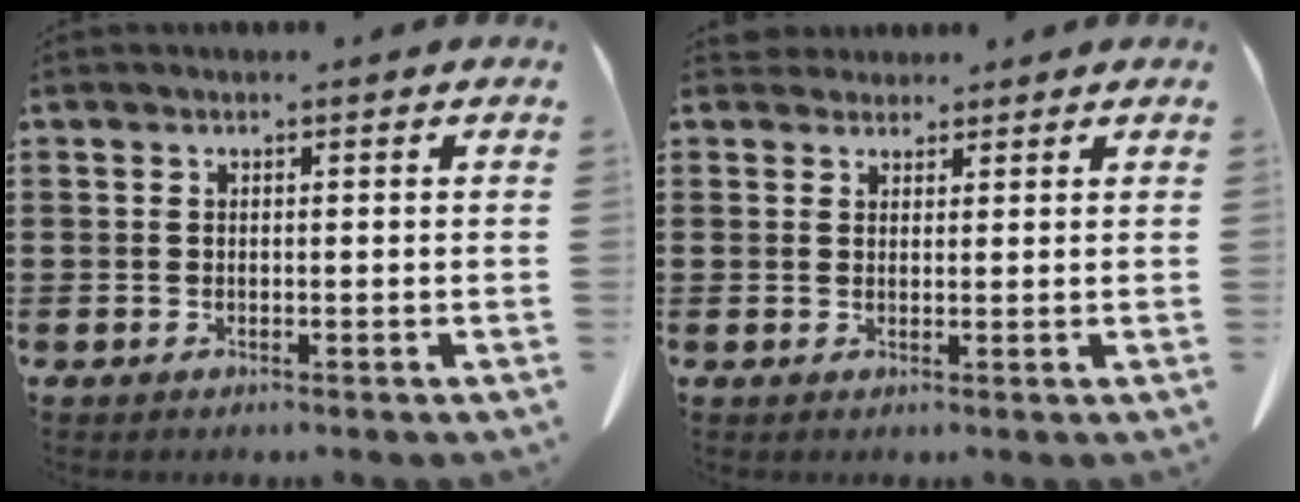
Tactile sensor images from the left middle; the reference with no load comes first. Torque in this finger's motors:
{"motor_torque": [0.51, 0.38, 0.03, 0.00]}